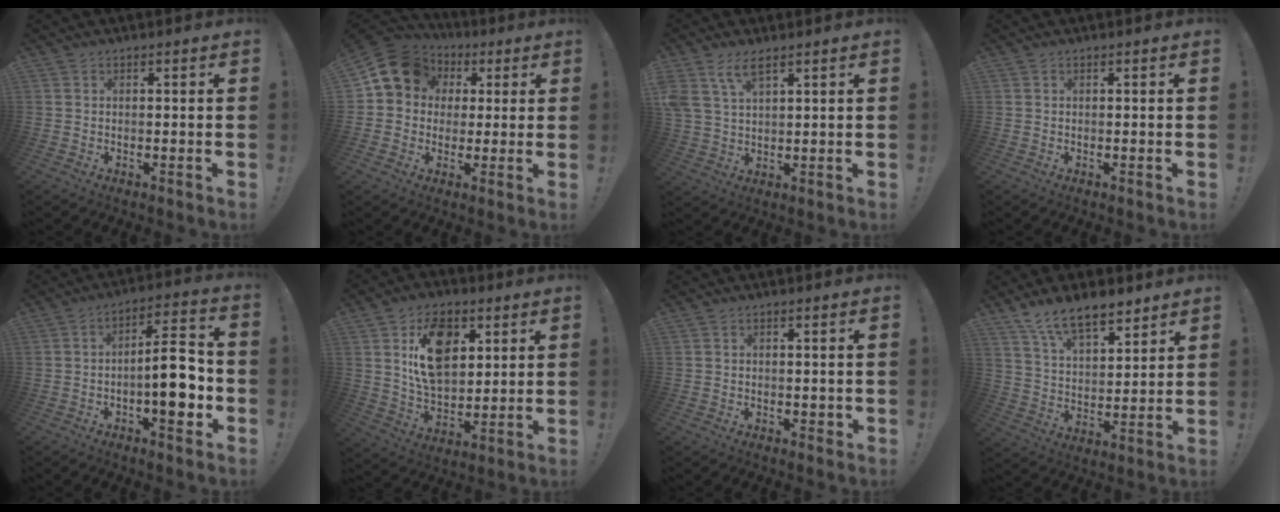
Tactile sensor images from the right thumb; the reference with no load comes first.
{"total": 12.5, "force": [4.0, 10.5, 5.4], "torque": [-0.071, -0.012, 0.081]}
{"total": 7.1, "force": [4.4, 3.0, 4.6], "torque": [-0.090, -0.010, 0.086]}
{"total": 0.0}
{"total": 12.8, "force": [-2.7, 5.1, 11.4], "torque": [-0.157, 0.015, -0.050]}
{"total": 17.1, "force": [6.5, 11.7, 10.6], "torque": [-0.149, -0.021, 0.123]}
{"total": 1.5, "force": [-0.1, 1.2, 0.8], "torque": [-0.004, 0.001, -0.004]}
{"total": 12.0, "force": [9.2, 4.7, 6.0], "torque": [-0.104, -0.056, 0.169]}